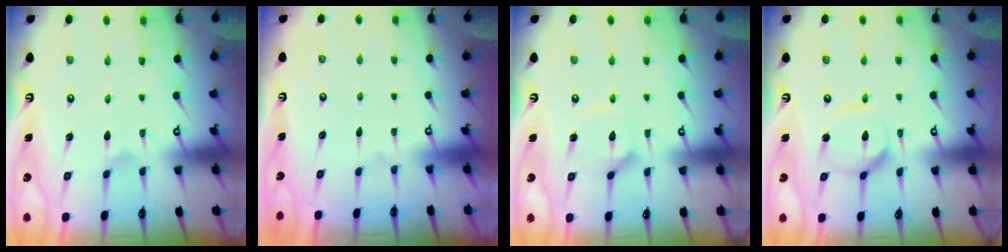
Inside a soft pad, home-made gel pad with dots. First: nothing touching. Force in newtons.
{"total": 0.0}
{"total": 5.7, "press": 5.7, "slide": 0.5}
{"total": 10.0, "press": 10.0, "slide": 0.9}